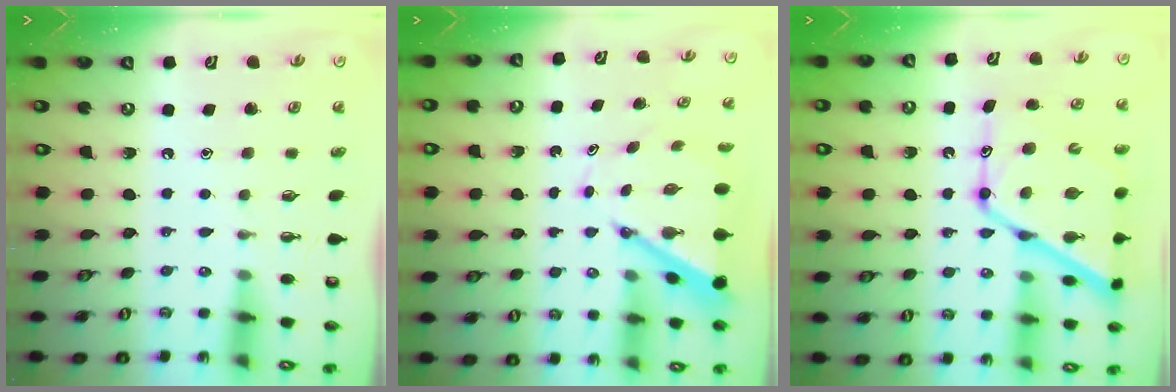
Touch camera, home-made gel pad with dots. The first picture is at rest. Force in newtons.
{"total": 6.7, "press": 6.6, "slide": 0.5}
{"total": 18.1, "press": 18.1, "slide": 1.6}